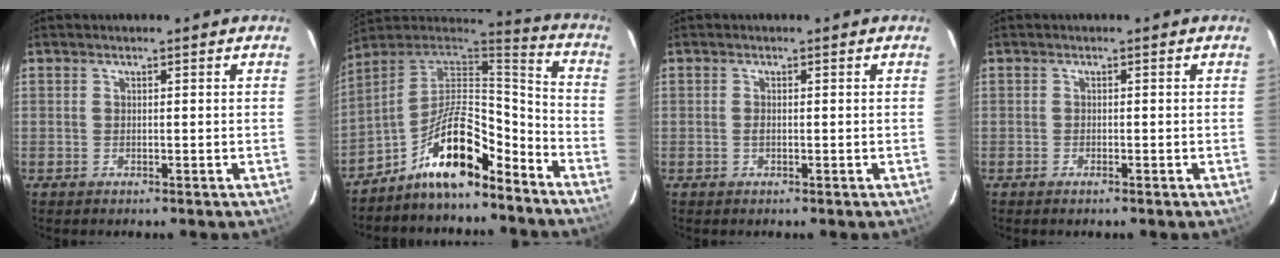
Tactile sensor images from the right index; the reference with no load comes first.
{"total": 14.6, "force": [-9.6, 4.8, 10.0], "torque": [-0.195, 0.018, -0.178]}
{"total": 0.6, "force": [-0.1, 0.3, 0.5], "torque": [-0.007, 0.003, -0.001]}
{"total": 0.6, "force": [-0.5, 0.1, 0.3], "torque": [-0.006, -0.001, -0.011]}